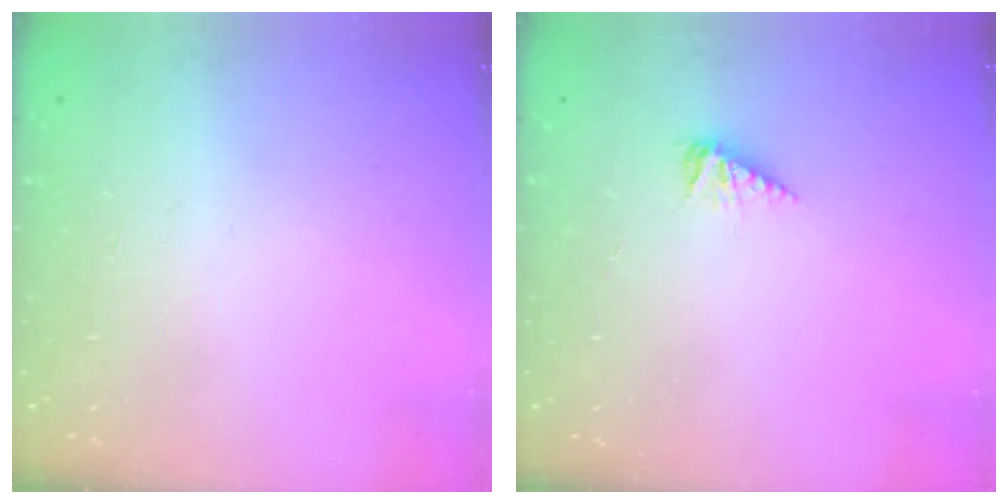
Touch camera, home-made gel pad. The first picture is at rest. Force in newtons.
{"total": 2.5, "press": 2.5, "slide": 0.4}